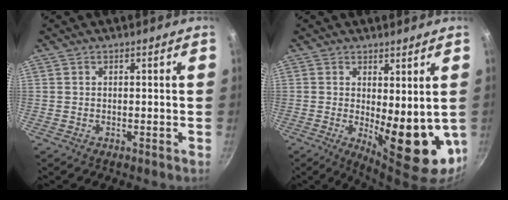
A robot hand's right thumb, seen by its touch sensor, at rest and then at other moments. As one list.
[{"total": 12.7, "force": [0.2, 5.2, 11.6], "torque": [-0.135, -0.021, 0.018]}]